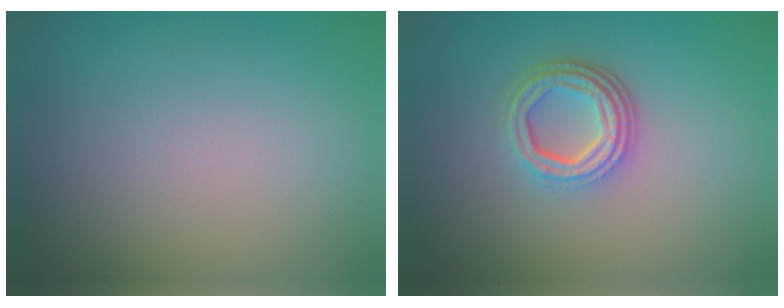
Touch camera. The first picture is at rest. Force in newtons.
{"total": 4.4, "press": 3.3, "slide": 3.0}